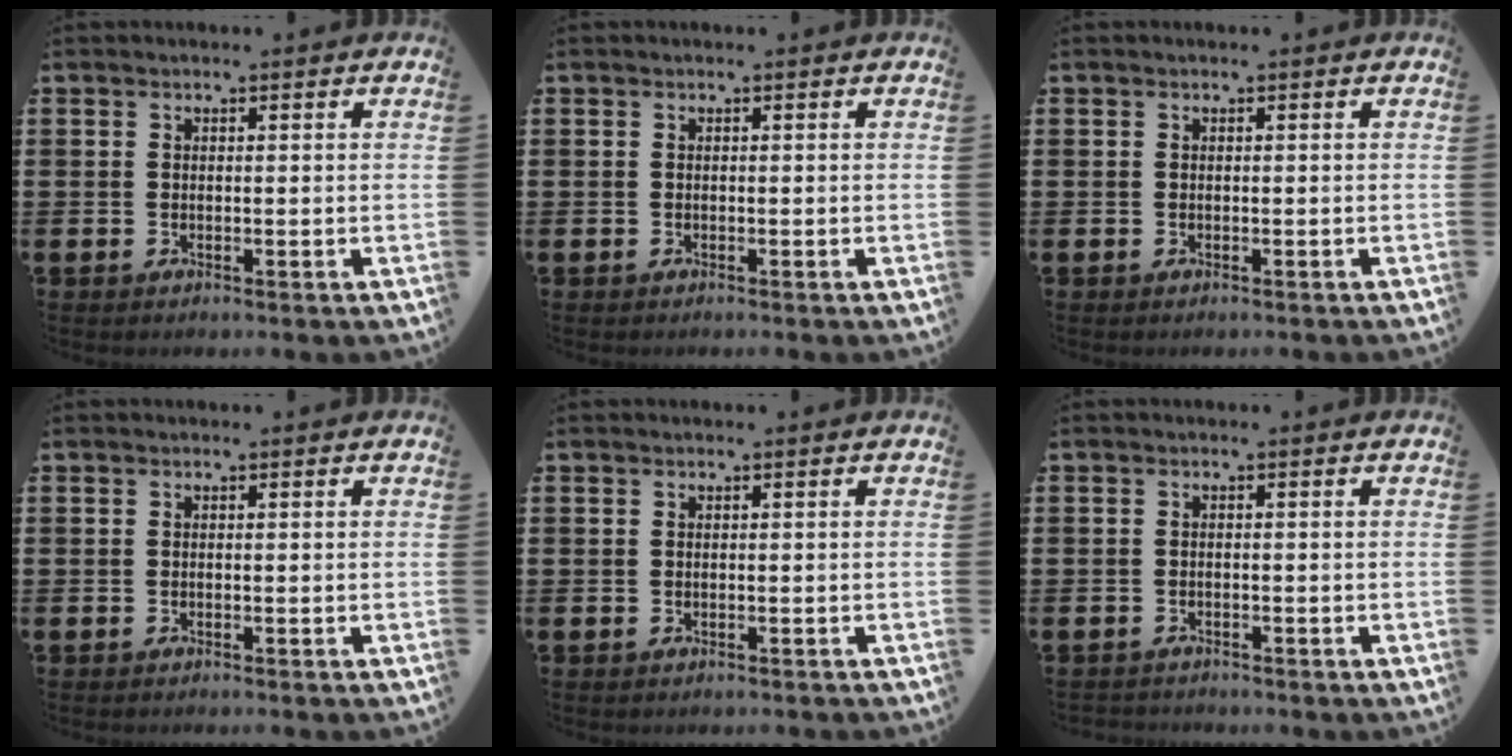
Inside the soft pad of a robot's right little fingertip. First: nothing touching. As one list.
[{"total": 0.0}, {"total": 0.0}, {"total": 0.0}, {"total": 0.0}, {"total": 0.8, "force": [-0.7, 0.1, -0.1], "torque": [0.000, 0.001, -0.016]}]